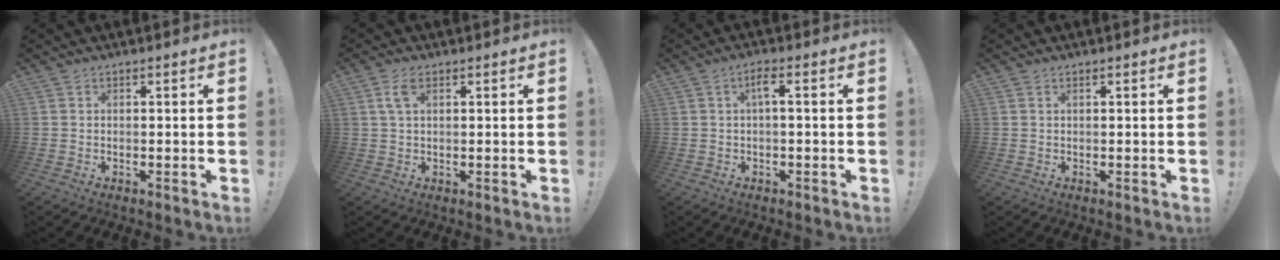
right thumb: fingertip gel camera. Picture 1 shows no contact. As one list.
[{"total": 4.1, "force": [1.6, 2.1, 3.2], "torque": [-0.052, -0.001, 0.027]}, {"total": 3.5, "force": [0.2, 0.4, 3.5], "torque": [-0.070, 0.006, -0.003]}, {"total": 0.6, "force": [0.3, 0.0, 0.5], "torque": [-0.003, -0.002, 0.004]}]